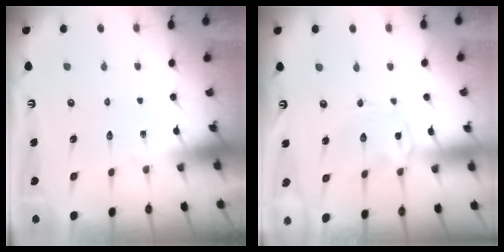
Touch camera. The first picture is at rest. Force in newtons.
{"total": 0.8, "press": 0.7, "slide": 0.1}